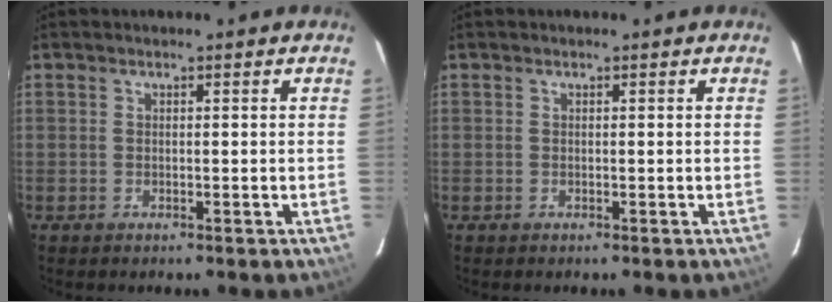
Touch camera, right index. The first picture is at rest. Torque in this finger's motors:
{"motor_torque": [0.00, 0.00, 0.00, 0.01]}